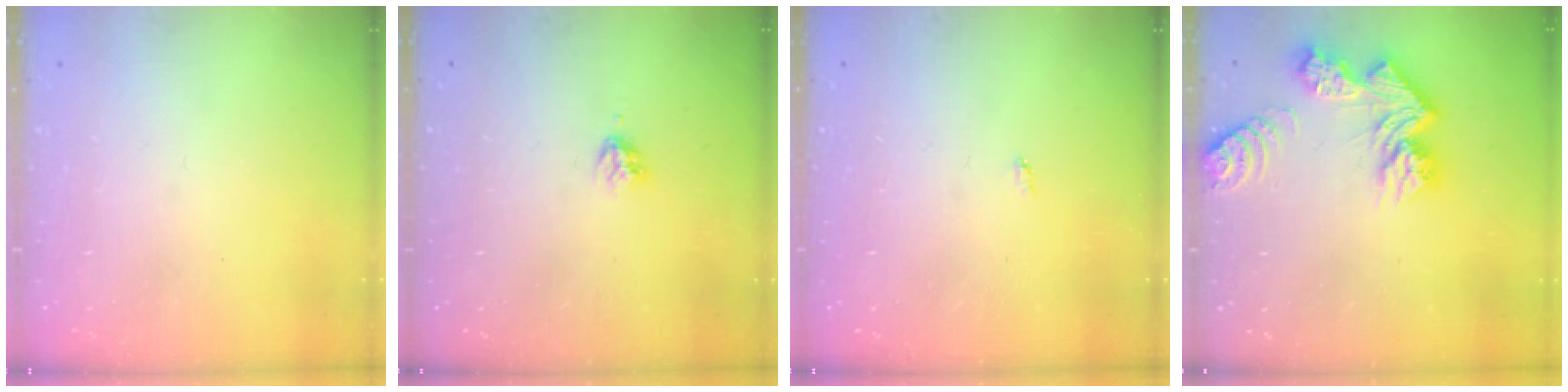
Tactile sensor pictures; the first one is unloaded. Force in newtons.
{"total": 3.2, "press": 3.1, "slide": 0.5}
{"total": 2.1, "press": 2.1, "slide": 0.4}
{"total": 12.2, "press": 12.1, "slide": 1.0}